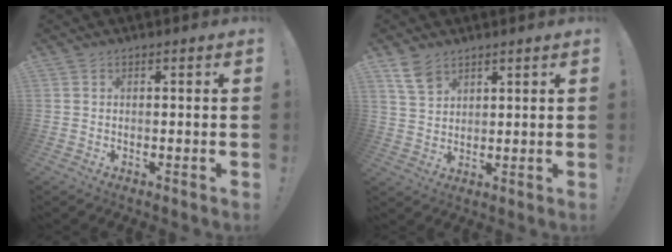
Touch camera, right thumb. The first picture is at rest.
{"total": 6.8, "force": [4.7, 3.8, 3.1], "torque": [-0.055, -0.022, 0.093]}